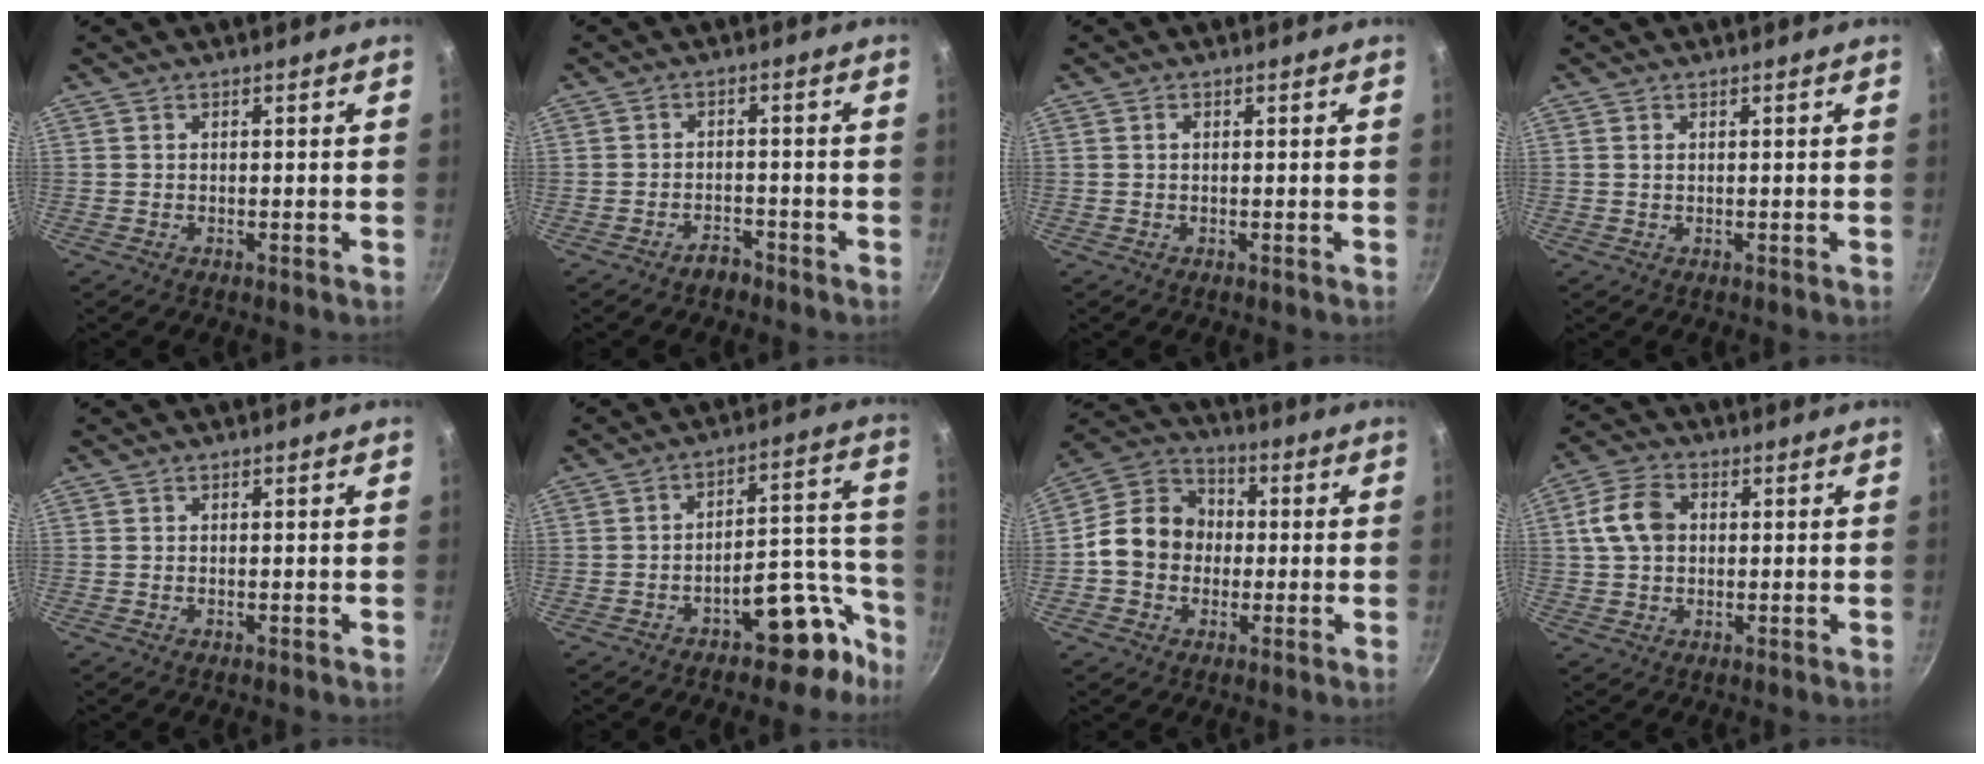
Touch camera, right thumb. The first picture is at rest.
{"total": 2.8, "force": [-2.3, 1.4, 0.8], "torque": [-0.001, 0.029, -0.031]}
{"total": 0.6, "force": [0.1, 0.4, 0.5], "torque": [-0.009, 0.003, 0.002]}
{"total": 0.6, "force": [0.2, 0.3, 0.5], "torque": [-0.009, 0.001, 0.004]}
{"total": 0.0}
{"total": 11.7, "force": [-7.4, 5.8, 6.9], "torque": [-0.022, 0.098, -0.102]}
{"total": 12.5, "force": [-0.8, 10.7, 6.4], "torque": [-0.073, 0.029, -0.037]}
{"total": 8.0, "force": [1.0, 6.0, 5.2], "torque": [-0.089, 0.015, 0.011]}